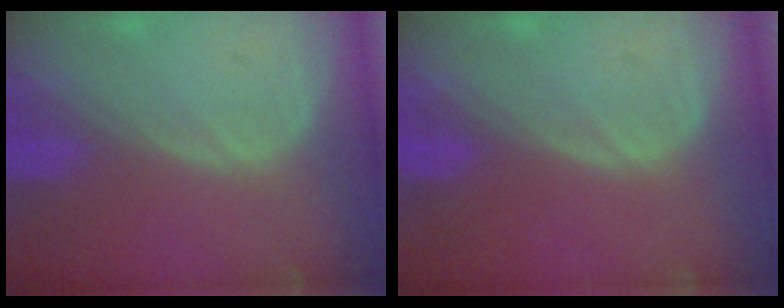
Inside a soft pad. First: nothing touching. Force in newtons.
{"total": 0.0}